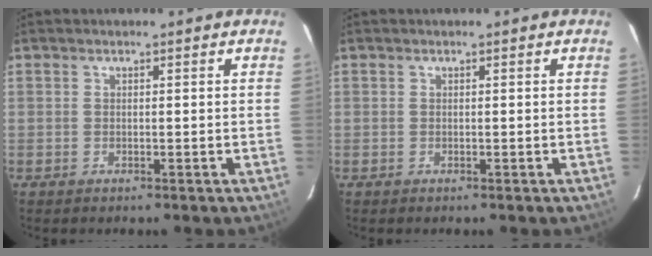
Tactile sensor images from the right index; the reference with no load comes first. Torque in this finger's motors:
{"motor_torque": [0.00, 0.00, 0.00, 0.00]}